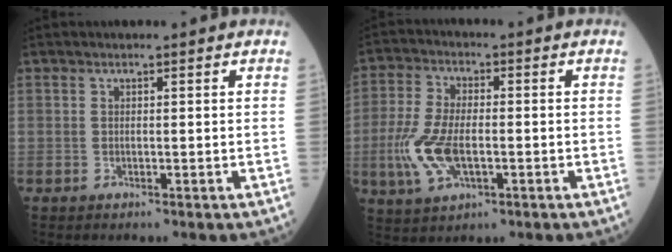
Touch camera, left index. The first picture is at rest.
{"total": 9.2, "force": [-2.0, 4.2, 7.9], "torque": [-0.189, -0.002, -0.033]}